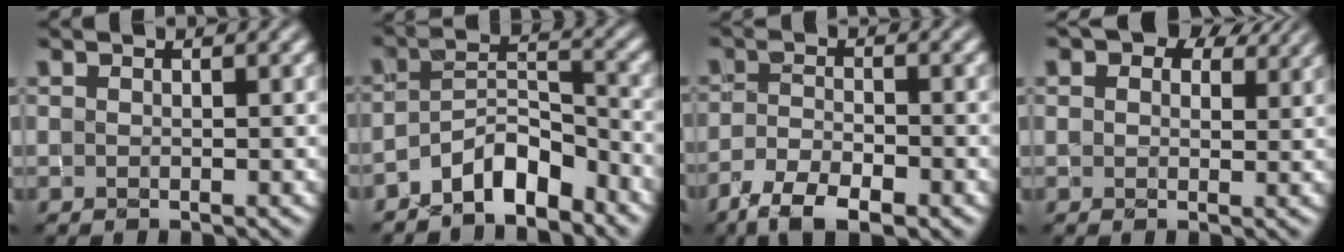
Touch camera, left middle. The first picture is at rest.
{"total": 5.3, "force": [-4.4, 1.7, 2.6], "torque": [-0.036, 0.012, -0.080]}
{"total": 5.0, "force": [-3.6, 1.6, 3.1], "torque": [-0.054, -0.002, -0.068]}
{"total": 4.5, "force": [2.8, 2.7, 2.3], "torque": [-0.037, 0.002, 0.034]}